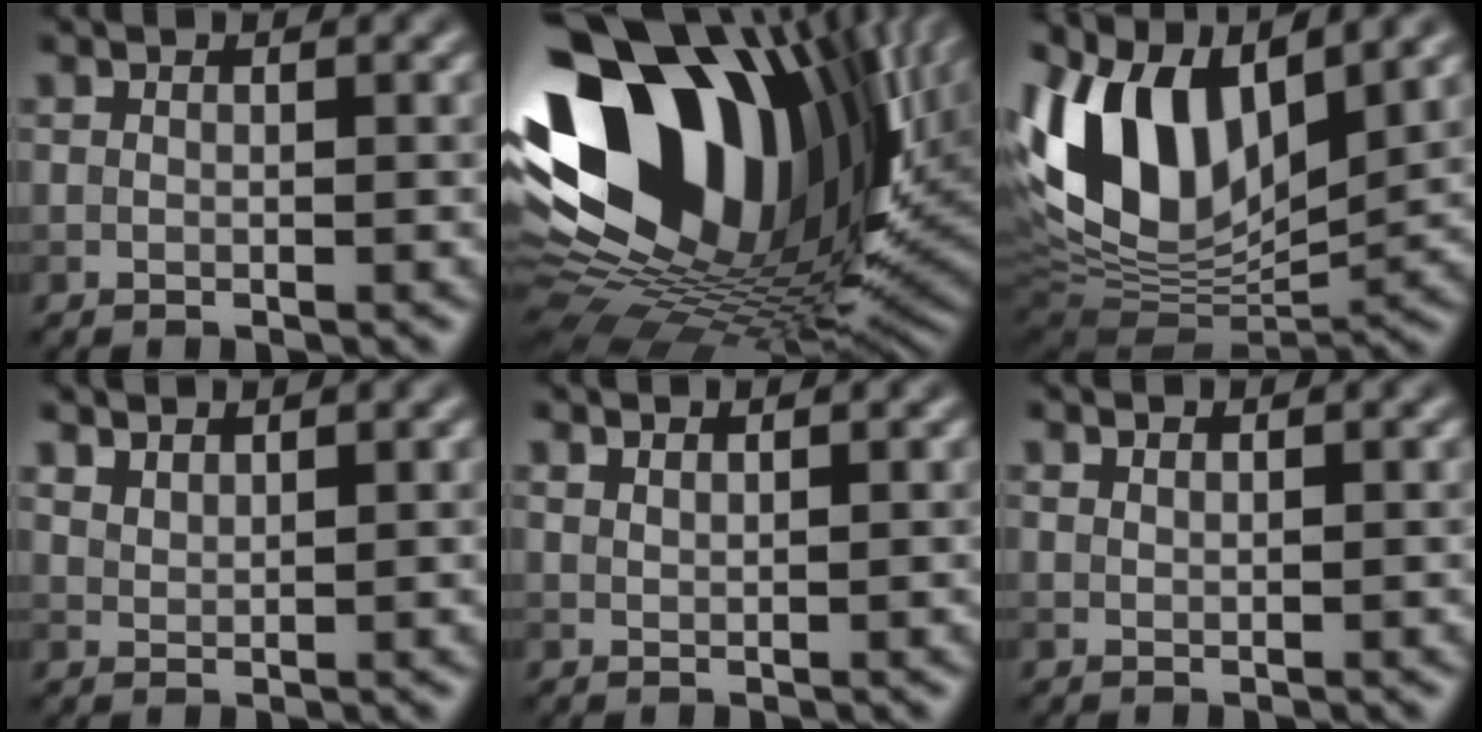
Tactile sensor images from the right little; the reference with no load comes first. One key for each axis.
{"total": 20.5, "fx": 6.6, "fy": 12.6, "fz": 14.8, "tx": -0.277, "ty": 0.008, "tz": 0.120}
{"total": 13.9, "fx": 5.0, "fy": 7.3, "fz": 10.7, "tx": -0.204, "ty": 0.010, "tz": 0.084}
{"total": 1.9, "fx": 1.8, "fy": 0.6, "fz": 0.5, "tx": -0.015, "ty": -0.001, "tz": 0.038}
{"total": 0.9, "fx": 0.8, "fy": 0.1, "fz": 0.3, "tx": -0.006, "ty": -0.004, "tz": 0.014}
{"total": 0.6, "fx": 0.5, "fy": 0.1, "fz": 0.1, "tx": -0.003, "ty": -0.002, "tz": 0.011}